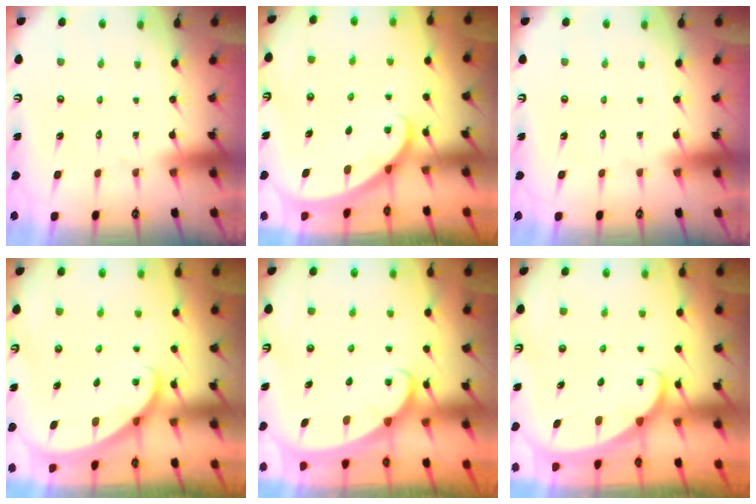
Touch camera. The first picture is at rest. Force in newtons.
{"total": 1.9, "press": 1.9, "slide": 0.1}
{"total": 0.0}
{"total": 1.9, "press": 1.9, "slide": 0.1}
{"total": 1.8, "press": 1.8, "slide": 0.2}
{"total": 1.8, "press": 1.8, "slide": 0.1}